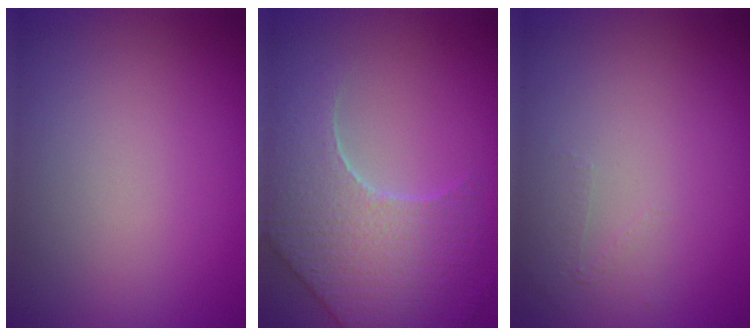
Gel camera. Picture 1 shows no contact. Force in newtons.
{"total": 8.6, "press": 6.3, "slide": 5.9}
{"total": 0.9, "press": 0.4, "slide": 0.8}